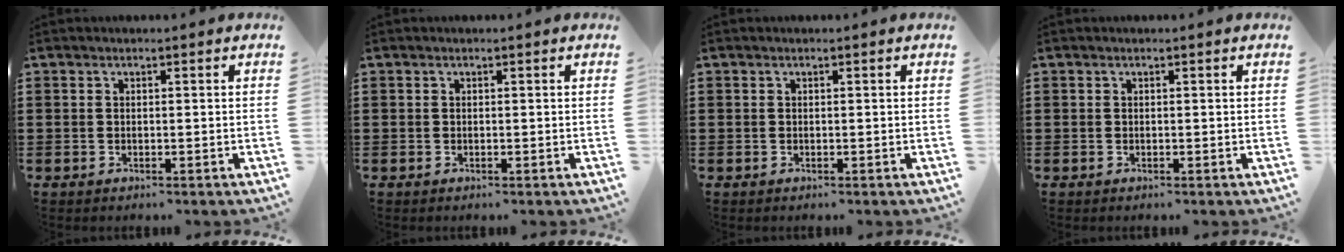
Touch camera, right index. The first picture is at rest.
{"total": 0.0}
{"total": 0.0}
{"total": 0.0}